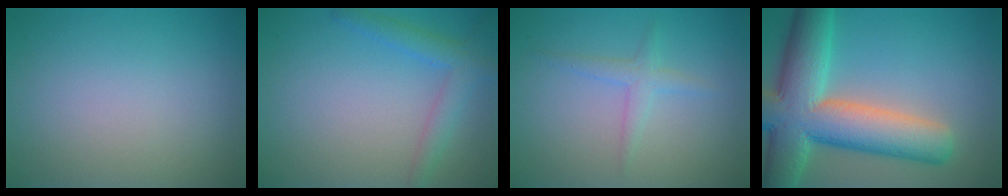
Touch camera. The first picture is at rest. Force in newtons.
{"total": 2.9, "press": 2.9, "slide": 0.1}
{"total": 1.7, "press": 1.7, "slide": 0.0}
{"total": 12.0, "press": 12.0, "slide": 0.7}